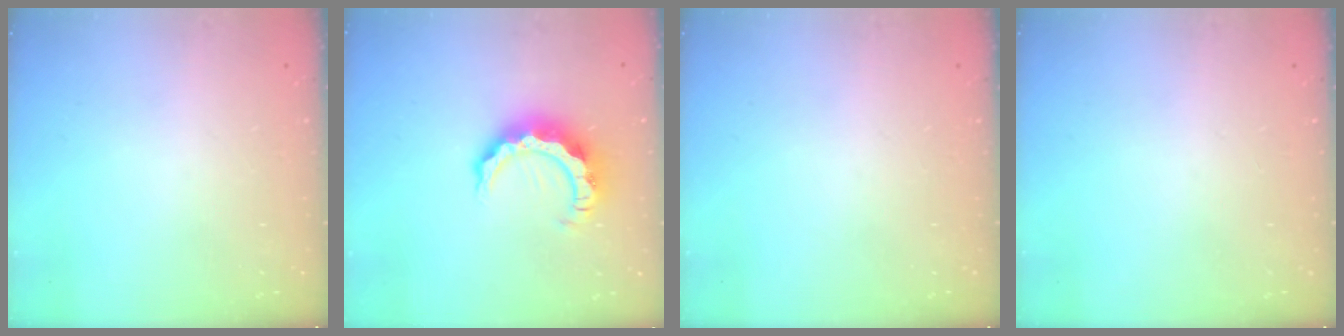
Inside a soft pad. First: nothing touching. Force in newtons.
{"total": 9.9, "press": 9.8, "slide": 1.1}
{"total": 0.0}
{"total": 0.0}